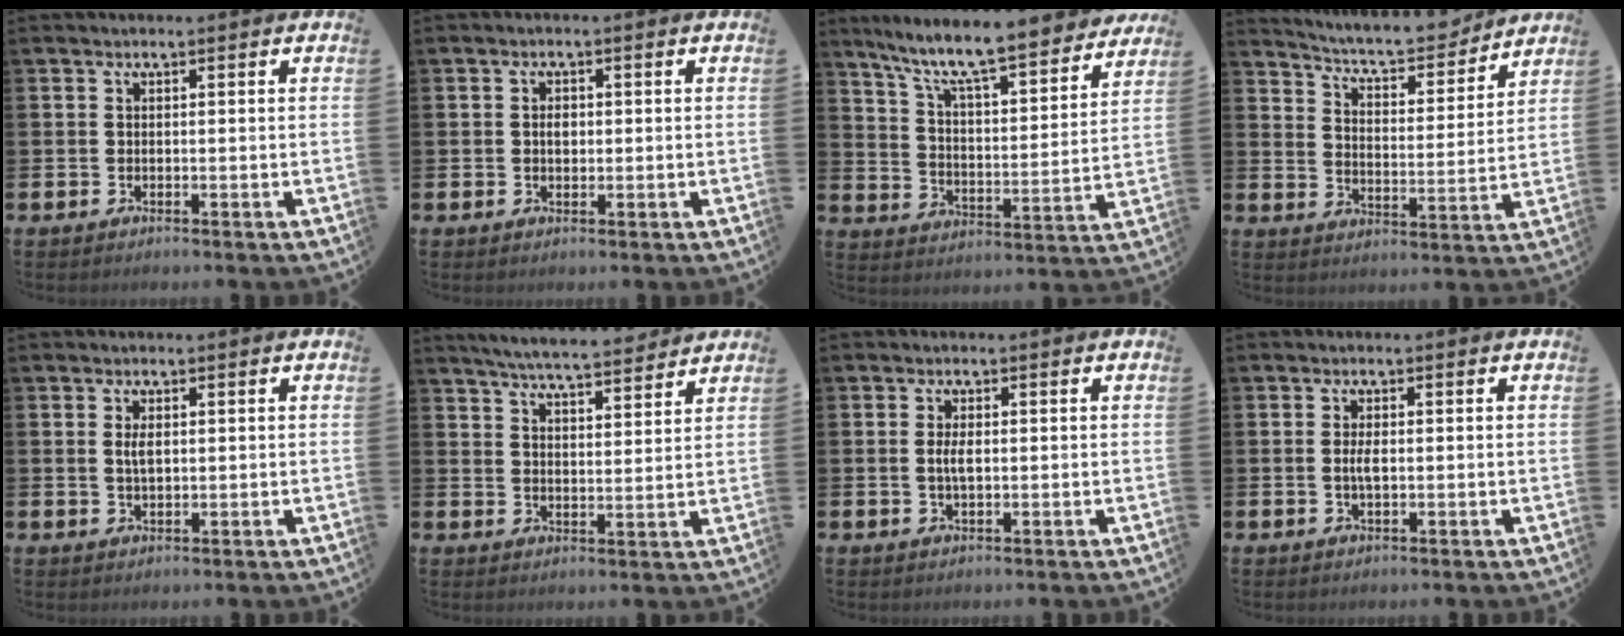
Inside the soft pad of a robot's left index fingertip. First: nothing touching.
{"total": 1.8, "force": [0.1, 1.3, 1.3], "torque": [-0.010, 0.001, -0.003]}
{"total": 10.0, "force": [8.9, 1.2, 4.3], "torque": [-0.117, -0.064, 0.149]}
{"total": 7.0, "force": [6.6, 1.3, 1.8], "torque": [-0.052, -0.055, 0.108]}
{"total": 2.0, "force": [0.6, 0.9, 1.7], "torque": [-0.028, 0.001, 0.006]}
{"total": 5.9, "force": [5.8, 0.4, 1.2], "torque": [-0.036, -0.036, 0.101]}
{"total": 2.6, "force": [0.2, 1.0, 2.4], "torque": [-0.046, 0.003, 0.000]}
{"total": 2.3, "force": [0.0, 0.8, 2.1], "torque": [-0.039, 0.001, -0.002]}